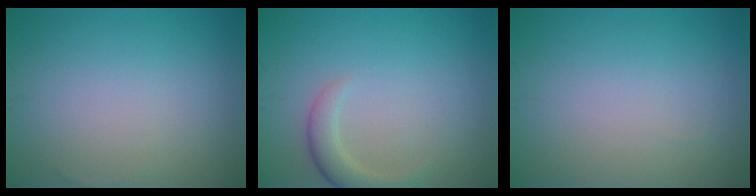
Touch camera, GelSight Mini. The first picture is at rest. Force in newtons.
{"total": 2.5, "press": 2.5, "slide": 0.2}
{"total": 0.0}